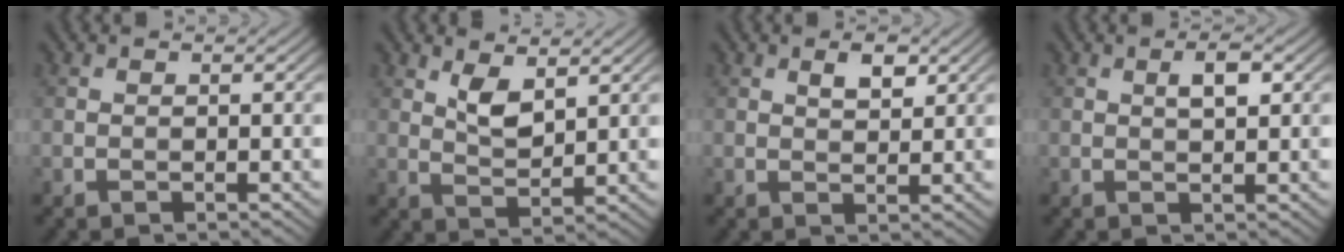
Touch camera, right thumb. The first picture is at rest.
{"total": 4.0, "force": [2.3, 1.6, 2.9], "torque": [-0.063, -0.008, 0.047]}
{"total": 2.6, "force": [1.3, 1.1, 1.9], "torque": [-0.030, -0.001, 0.024]}
{"total": 2.5, "force": [0.8, 0.7, 2.2], "torque": [-0.038, 0.003, 0.012]}